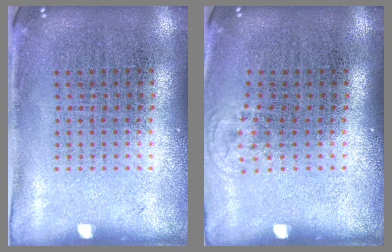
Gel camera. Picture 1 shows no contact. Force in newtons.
{"total": 0.6, "press": 0.5, "slide": 0.3}